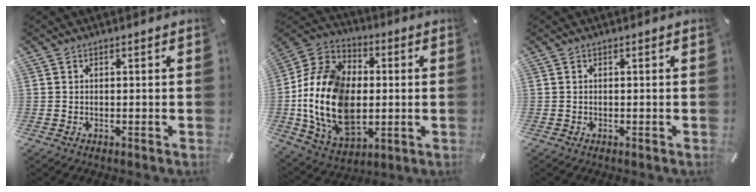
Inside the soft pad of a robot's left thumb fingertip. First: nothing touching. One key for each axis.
{"total": 20.5, "fx": -2.1, "fy": 15.0, "fz": 13.8, "tx": -0.328, "ty": 0.010, "tz": -0.038}
{"total": 0.0}